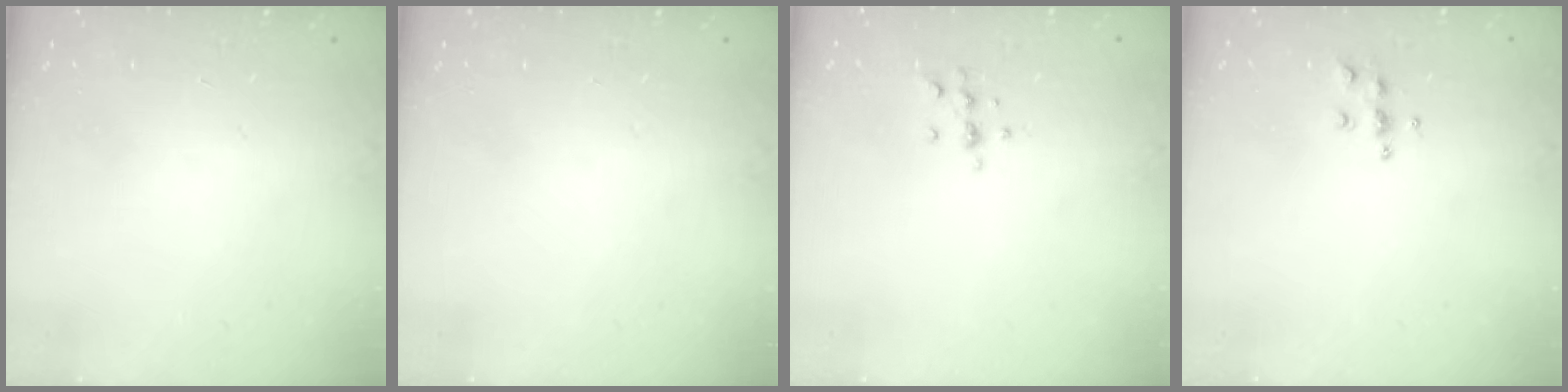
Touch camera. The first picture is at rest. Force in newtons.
{"total": 0.0}
{"total": 6.0, "press": 5.6, "slide": 2.0}
{"total": 5.6, "press": 5.6, "slide": 0.4}